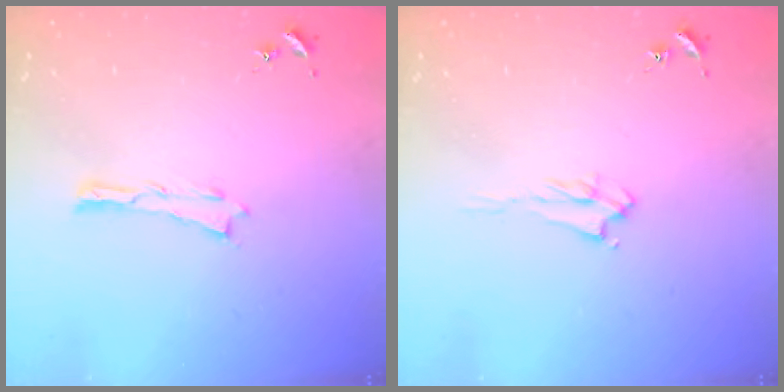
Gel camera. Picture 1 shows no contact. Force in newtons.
{"total": 2.2, "press": 2.2, "slide": 0.4}